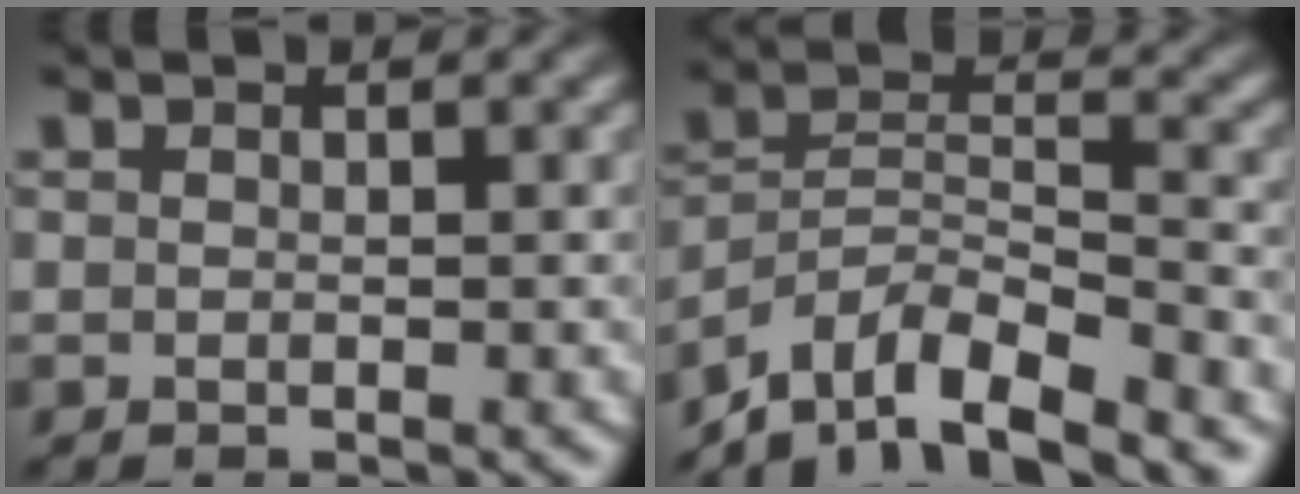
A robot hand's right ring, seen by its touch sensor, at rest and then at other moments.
{"total": 9.4, "force": [-5.8, 5.5, 5.0], "torque": [-0.093, -0.035, -0.087]}